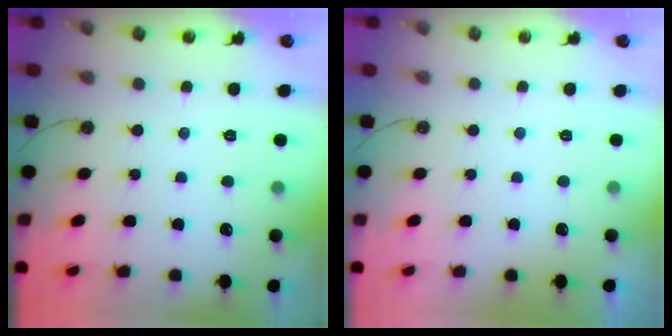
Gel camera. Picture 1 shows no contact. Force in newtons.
{"total": 0.0}